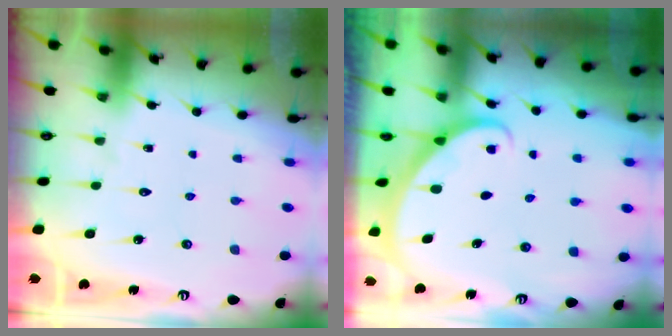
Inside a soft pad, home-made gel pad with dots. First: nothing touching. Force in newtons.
{"total": 2.0, "press": 2.0, "slide": 0.1}